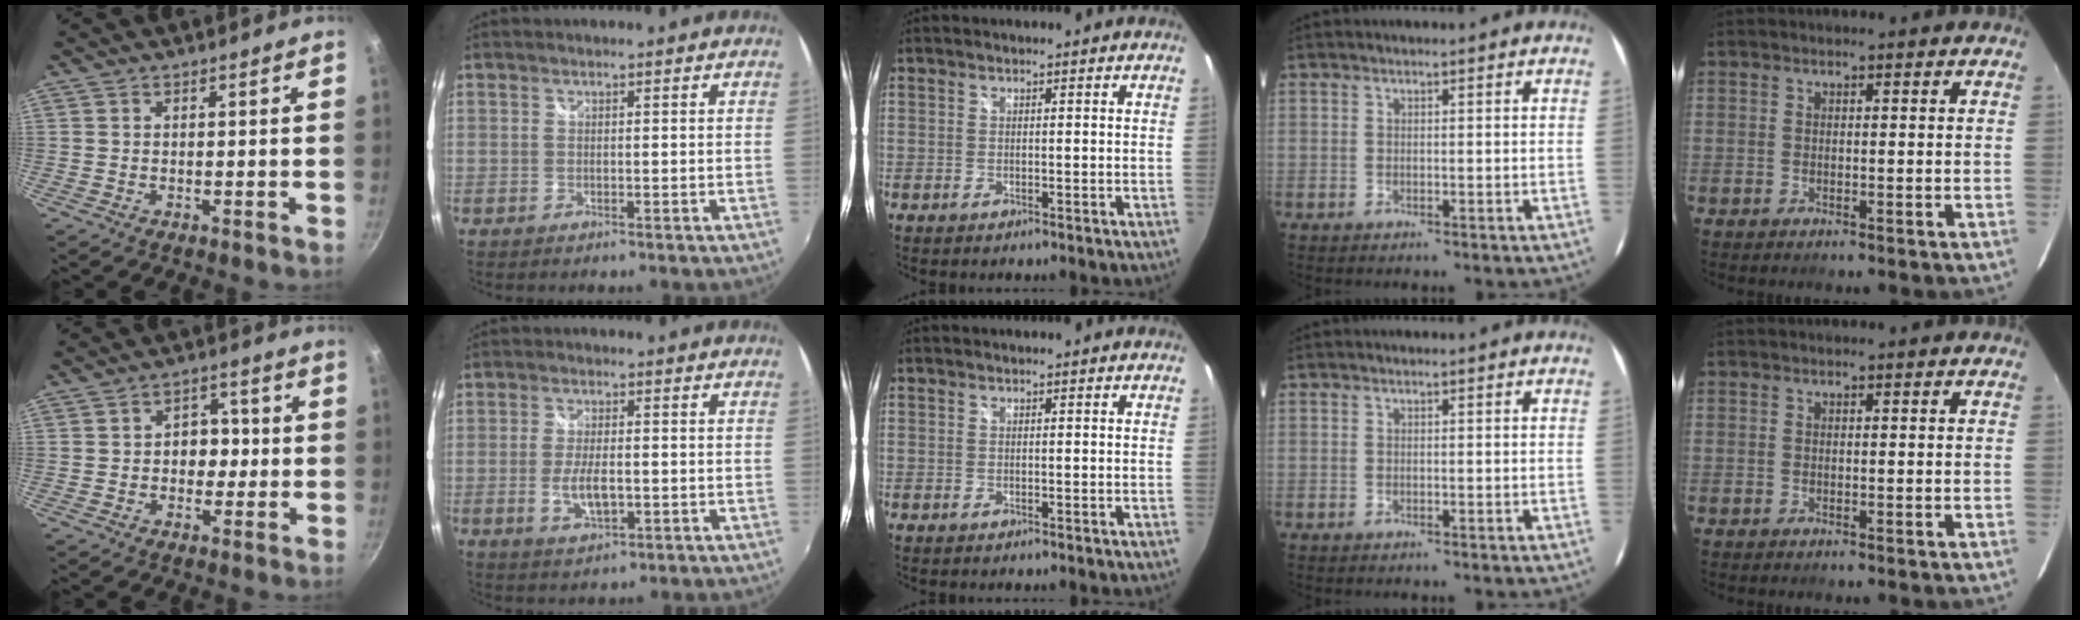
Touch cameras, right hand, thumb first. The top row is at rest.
{"thumb": {"total": 5.4, "force": [-0.3, 4.3, 3.2], "torque": [0.000, 0.011, -0.008]}, "index": {"total": 5.7, "force": [-1.3, 2.3, 5.1], "torque": [-0.103, -0.008, -0.020]}}